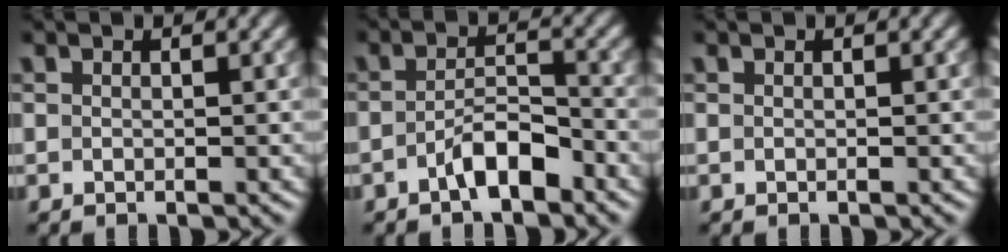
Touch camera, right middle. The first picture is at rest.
{"total": 3.4, "force": [-2.1, 1.1, 2.4], "torque": [-0.042, 0.009, -0.040]}
{"total": 0.0}